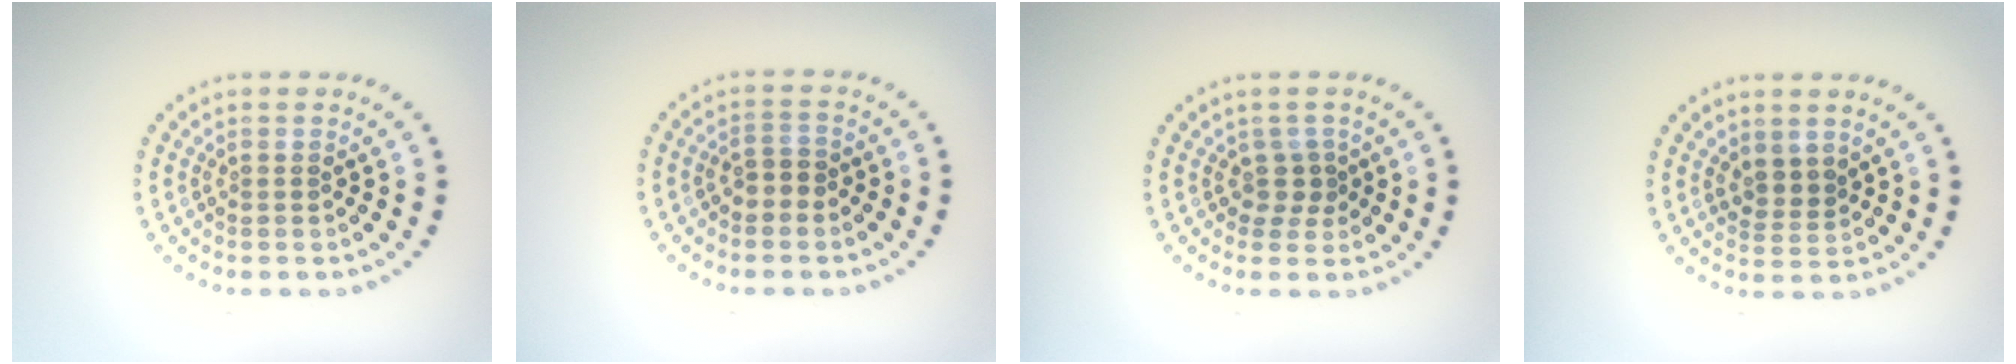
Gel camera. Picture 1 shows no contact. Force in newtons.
{"total": 1.6, "press": 1.5, "slide": 0.5}
{"total": 1.6, "press": 1.2, "slide": 1.1}
{"total": 1.9, "press": 1.5, "slide": 1.2}